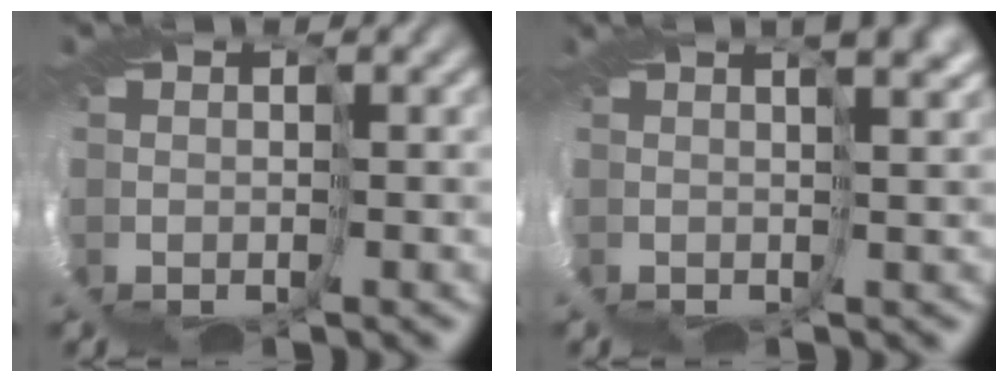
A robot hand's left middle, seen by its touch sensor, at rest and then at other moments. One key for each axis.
{"total": 2.3, "fx": 1.2, "fy": -1.8, "fz": 0.7, "tx": -0.012, "ty": -0.005, "tz": 0.028}